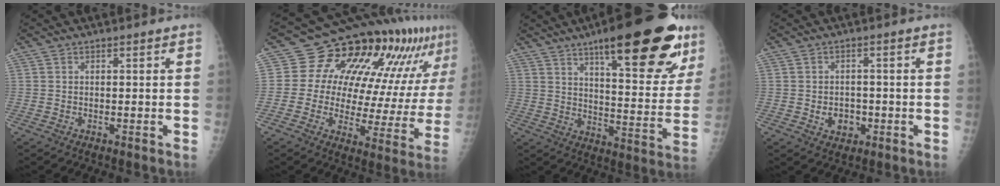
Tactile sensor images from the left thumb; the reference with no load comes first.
{"total": 21.4, "force": [10.8, 11.1, 14.8], "torque": [-0.176, -0.014, 0.135]}
{"total": 26.2, "force": [15.3, 7.4, 19.9], "torque": [-0.238, -0.053, 0.218]}
{"total": 4.2, "force": [-1.1, 3.4, 2.2], "torque": [-0.012, 0.006, -0.010]}